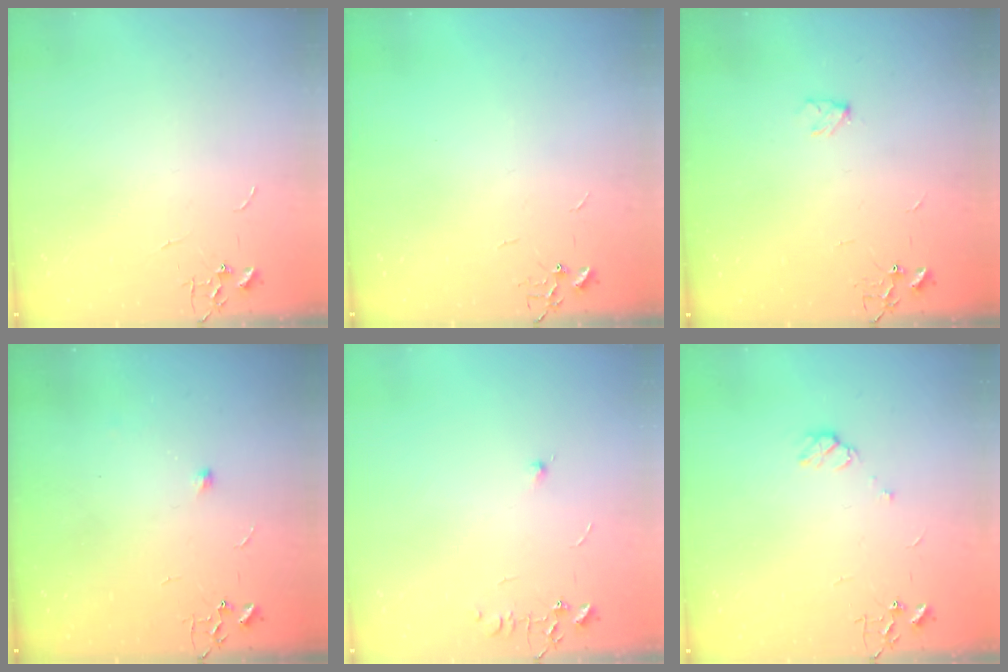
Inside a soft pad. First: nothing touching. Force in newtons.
{"total": 0.0}
{"total": 3.8, "press": 3.8, "slide": 0.7}
{"total": 5.4, "press": 5.3, "slide": 1.0}
{"total": 5.6, "press": 5.5, "slide": 0.5}
{"total": 5.3, "press": 5.2, "slide": 0.7}